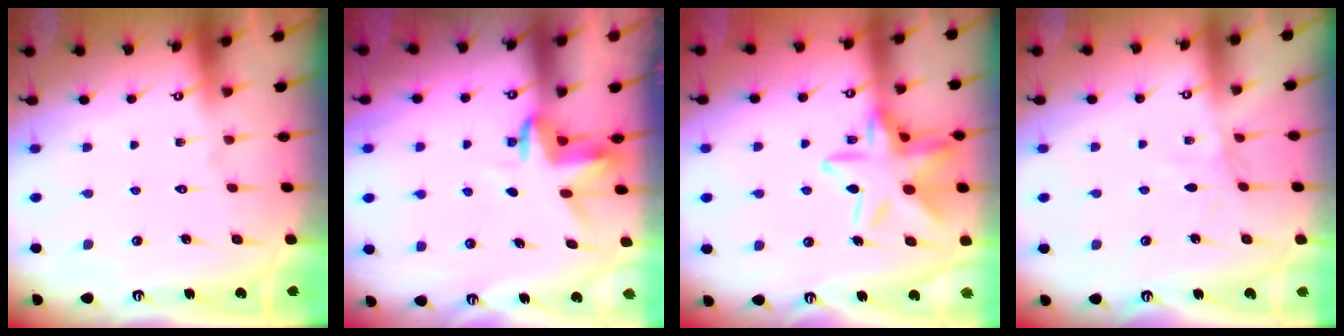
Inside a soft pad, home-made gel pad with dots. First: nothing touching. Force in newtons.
{"total": 3.6, "press": 3.6, "slide": 0.2}
{"total": 16.9, "press": 16.8, "slide": 1.2}
{"total": 2.7, "press": 2.7, "slide": 0.4}